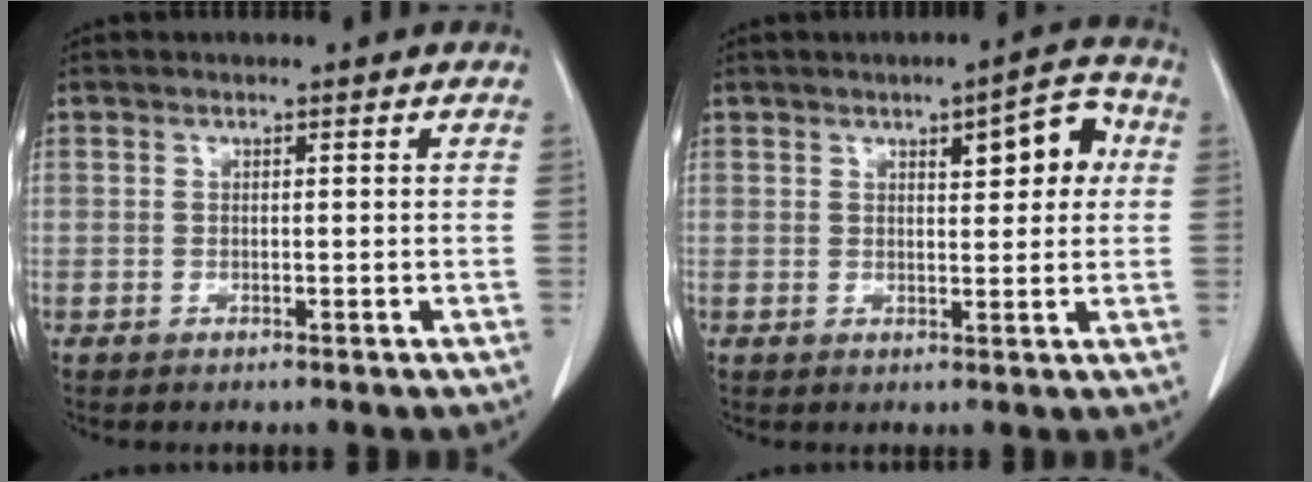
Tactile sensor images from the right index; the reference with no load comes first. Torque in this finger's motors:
{"motor_torque": [0.17, 0.15, 0.08, 0.02]}